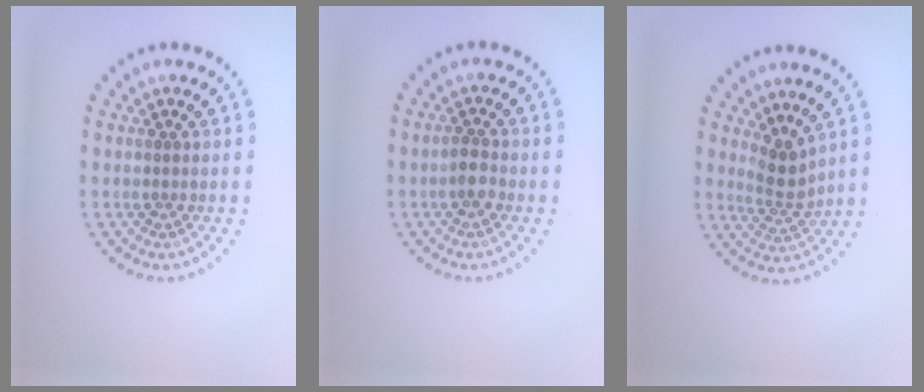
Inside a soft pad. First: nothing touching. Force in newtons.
{"total": 1.6, "press": 1.5, "slide": 0.6}
{"total": 2.5, "press": 1.8, "slide": 1.6}